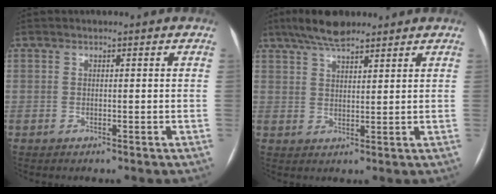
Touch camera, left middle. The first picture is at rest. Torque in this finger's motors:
{"motor_torque": [0.19, -0.19, 0.06, 0.01]}